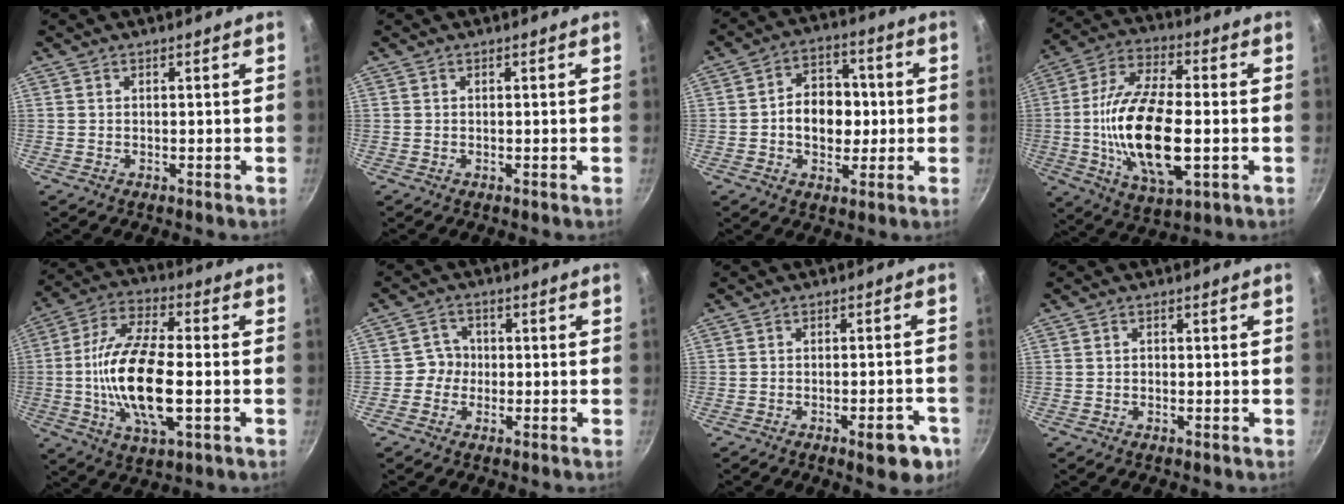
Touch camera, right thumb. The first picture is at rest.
{"total": 0.0}
{"total": 10.8, "force": [-0.5, 7.9, 7.4], "torque": [-0.072, 0.021, -0.014]}
{"total": 20.6, "force": [-2.4, 8.9, 18.4], "torque": [-0.357, 0.005, -0.038]}
{"total": 18.5, "force": [-2.3, 7.4, 16.8], "torque": [-0.330, 0.012, -0.041]}
{"total": 3.7, "force": [-0.7, 3.5, 1.0], "torque": [0.010, 0.013, -0.022]}
{"total": 6.6, "force": [-3.6, 2.4, 5.0], "torque": [-0.050, 0.021, -0.042]}
{"total": 0.6, "force": [-0.2, 0.5, 0.3], "torque": [0.000, 0.002, -0.006]}